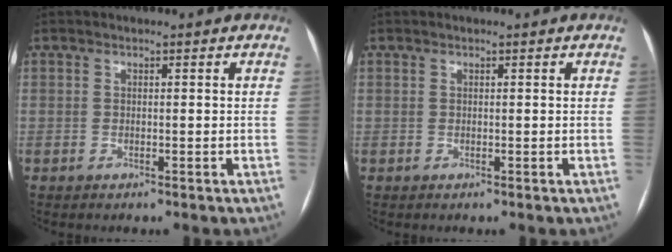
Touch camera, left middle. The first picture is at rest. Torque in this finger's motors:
{"motor_torque": [0.59, -0.66, 0.17, -0.05]}